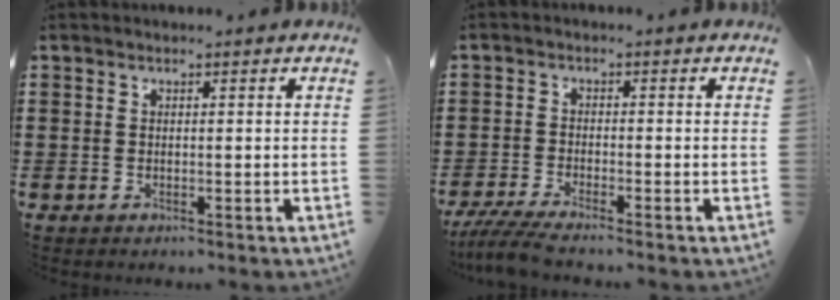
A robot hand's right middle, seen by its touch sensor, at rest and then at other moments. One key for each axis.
{"total": 3.9, "fx": -3.4, "fy": 0.0, "fz": 2.0, "tx": -0.061, "ty": -0.019, "tz": -0.072}